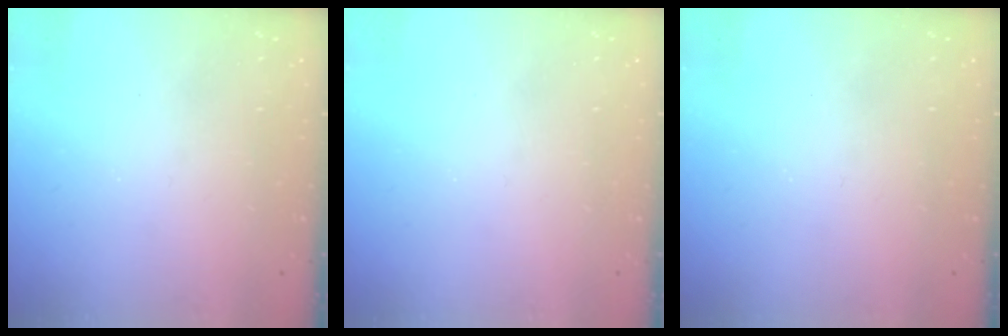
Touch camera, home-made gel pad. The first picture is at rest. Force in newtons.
{"total": 0.0}
{"total": 0.0}